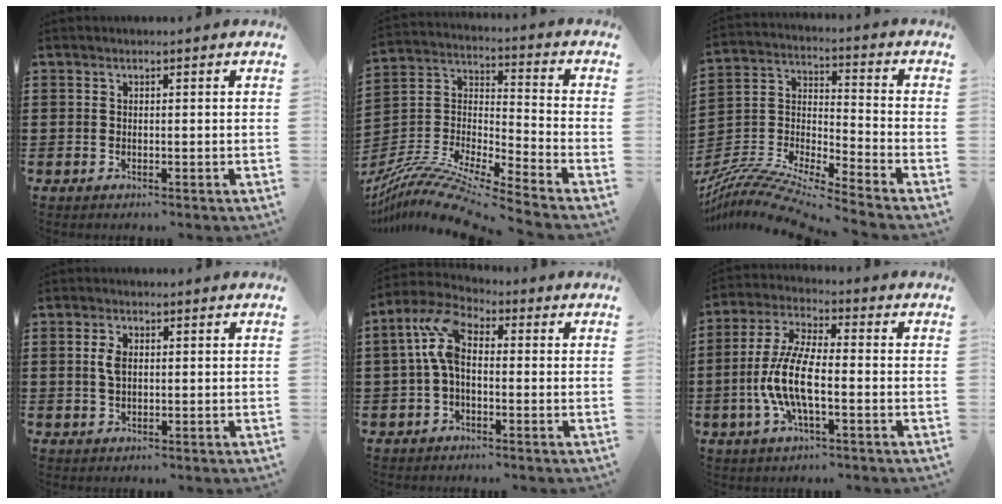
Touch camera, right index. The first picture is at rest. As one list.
[{"total": 10.8, "force": [-9.7, 0.5, 4.7], "torque": [-0.101, 0.007, -0.201]}, {"total": 9.6, "force": [-9.0, 0.5, 3.2], "torque": [-0.075, 0.001, -0.188]}, {"total": 2.9, "force": [0.5, 1.6, 2.4], "torque": [-0.051, 0.008, 0.007]}, {"total": 7.1, "force": [0.8, 3.9, 5.9], "torque": [-0.149, 0.001, 0.007]}, {"total": 8.9, "force": [-2.3, 2.7, 8.2], "torque": [-0.193, -0.013, -0.051]}]